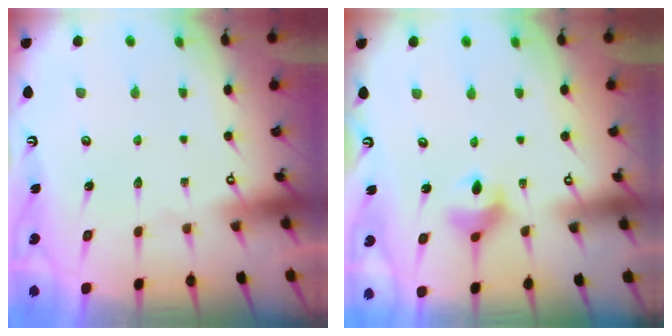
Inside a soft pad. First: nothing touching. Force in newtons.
{"total": 7.7, "press": 7.4, "slide": 2.2}